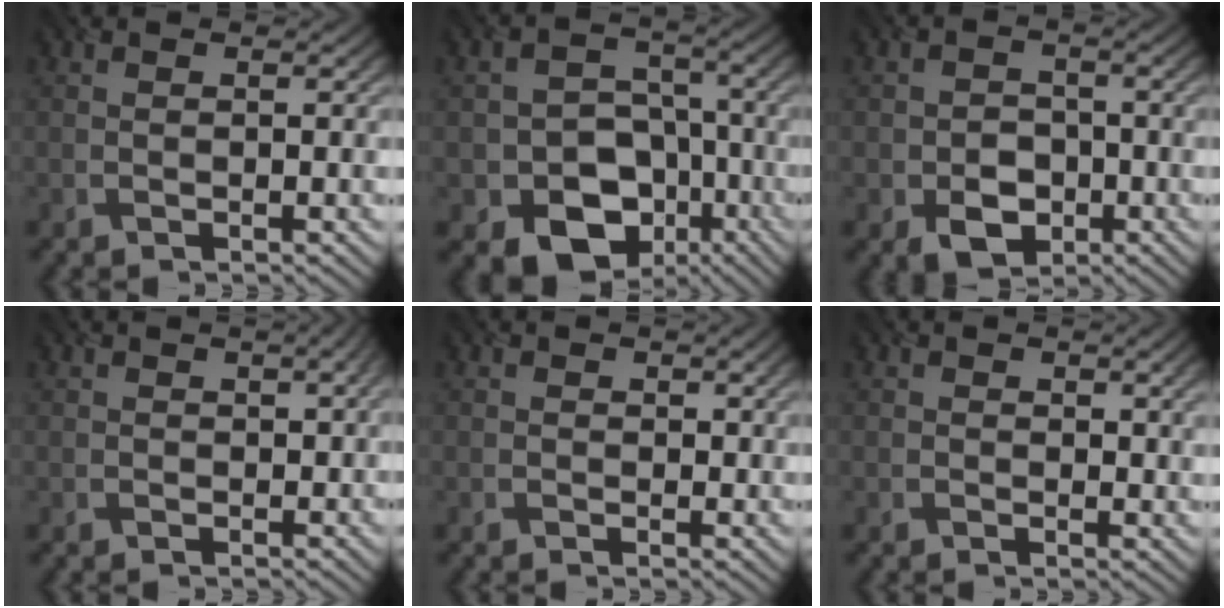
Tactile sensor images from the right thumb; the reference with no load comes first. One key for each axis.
{"total": 11.2, "fx": -5.7, "fy": 8.4, "fz": 4.8, "tx": -0.074, "ty": -0.028, "tz": -0.100}
{"total": 4.1, "fx": -2.1, "fy": 3.2, "fz": 1.4, "tx": -0.027, "ty": -0.011, "tz": -0.037}
{"total": 1.2, "fx": 0.8, "fy": 0.5, "fz": 0.7, "tx": -0.013, "ty": -0.002, "tz": 0.018}
{"total": 0.8, "fx": 0.7, "fy": 0.4, "fz": -0.2, "tx": 0.000, "ty": -0.004, "tz": 0.015}
{"total": 1.9, "fx": 1.2, "fy": 0.8, "fz": 1.2, "tx": -0.020, "ty": -0.004, "tz": 0.022}